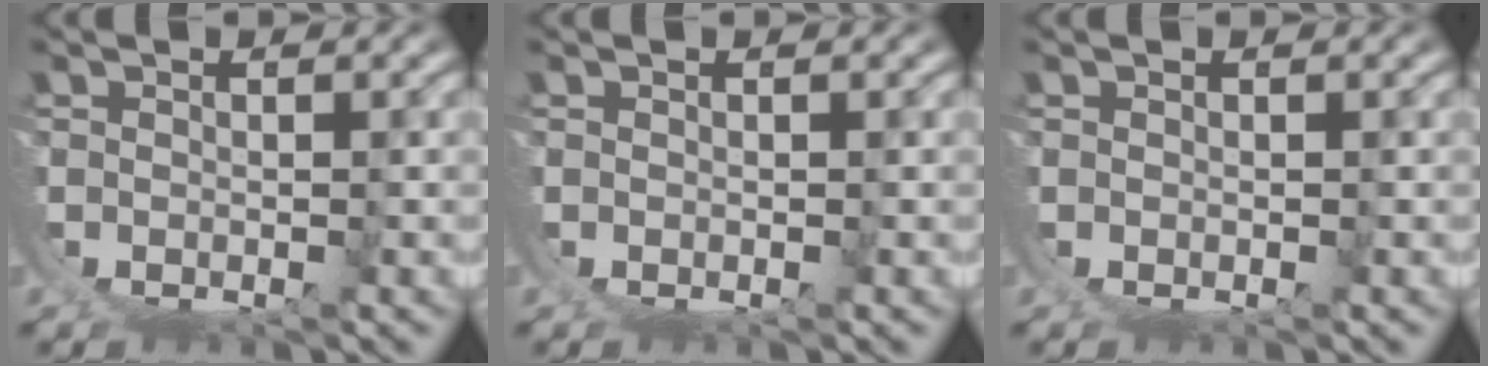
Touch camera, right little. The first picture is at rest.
{"total": 0.0}
{"total": 0.0}